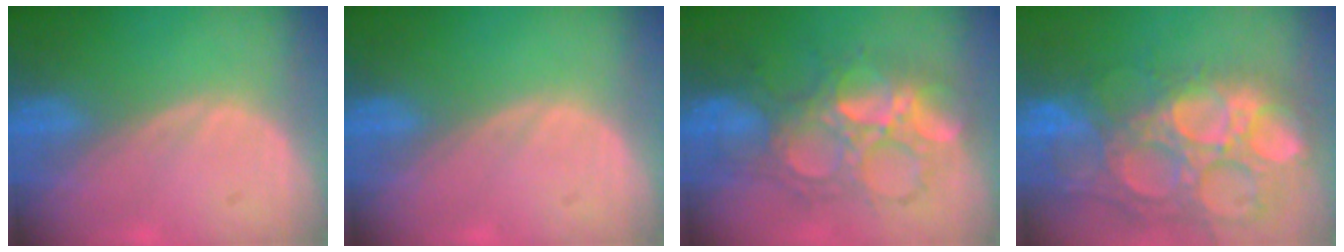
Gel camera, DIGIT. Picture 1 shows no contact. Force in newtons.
{"total": 0.0}
{"total": 9.1, "press": 9.1, "slide": 0.6}
{"total": 15.8, "press": 13.1, "slide": 9.0}